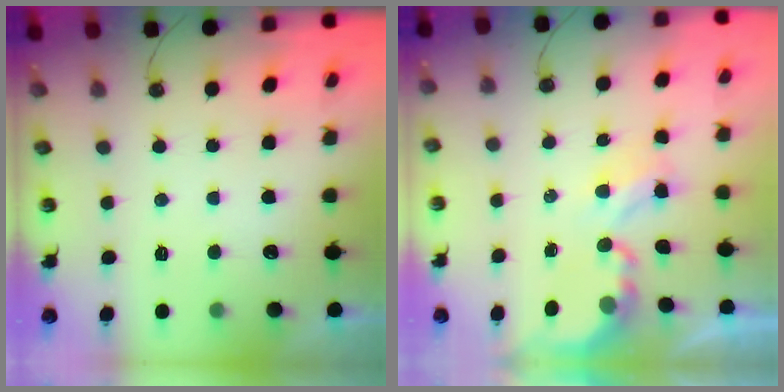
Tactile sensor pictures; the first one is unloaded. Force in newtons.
{"total": 3.9, "press": 3.9, "slide": 0.3}